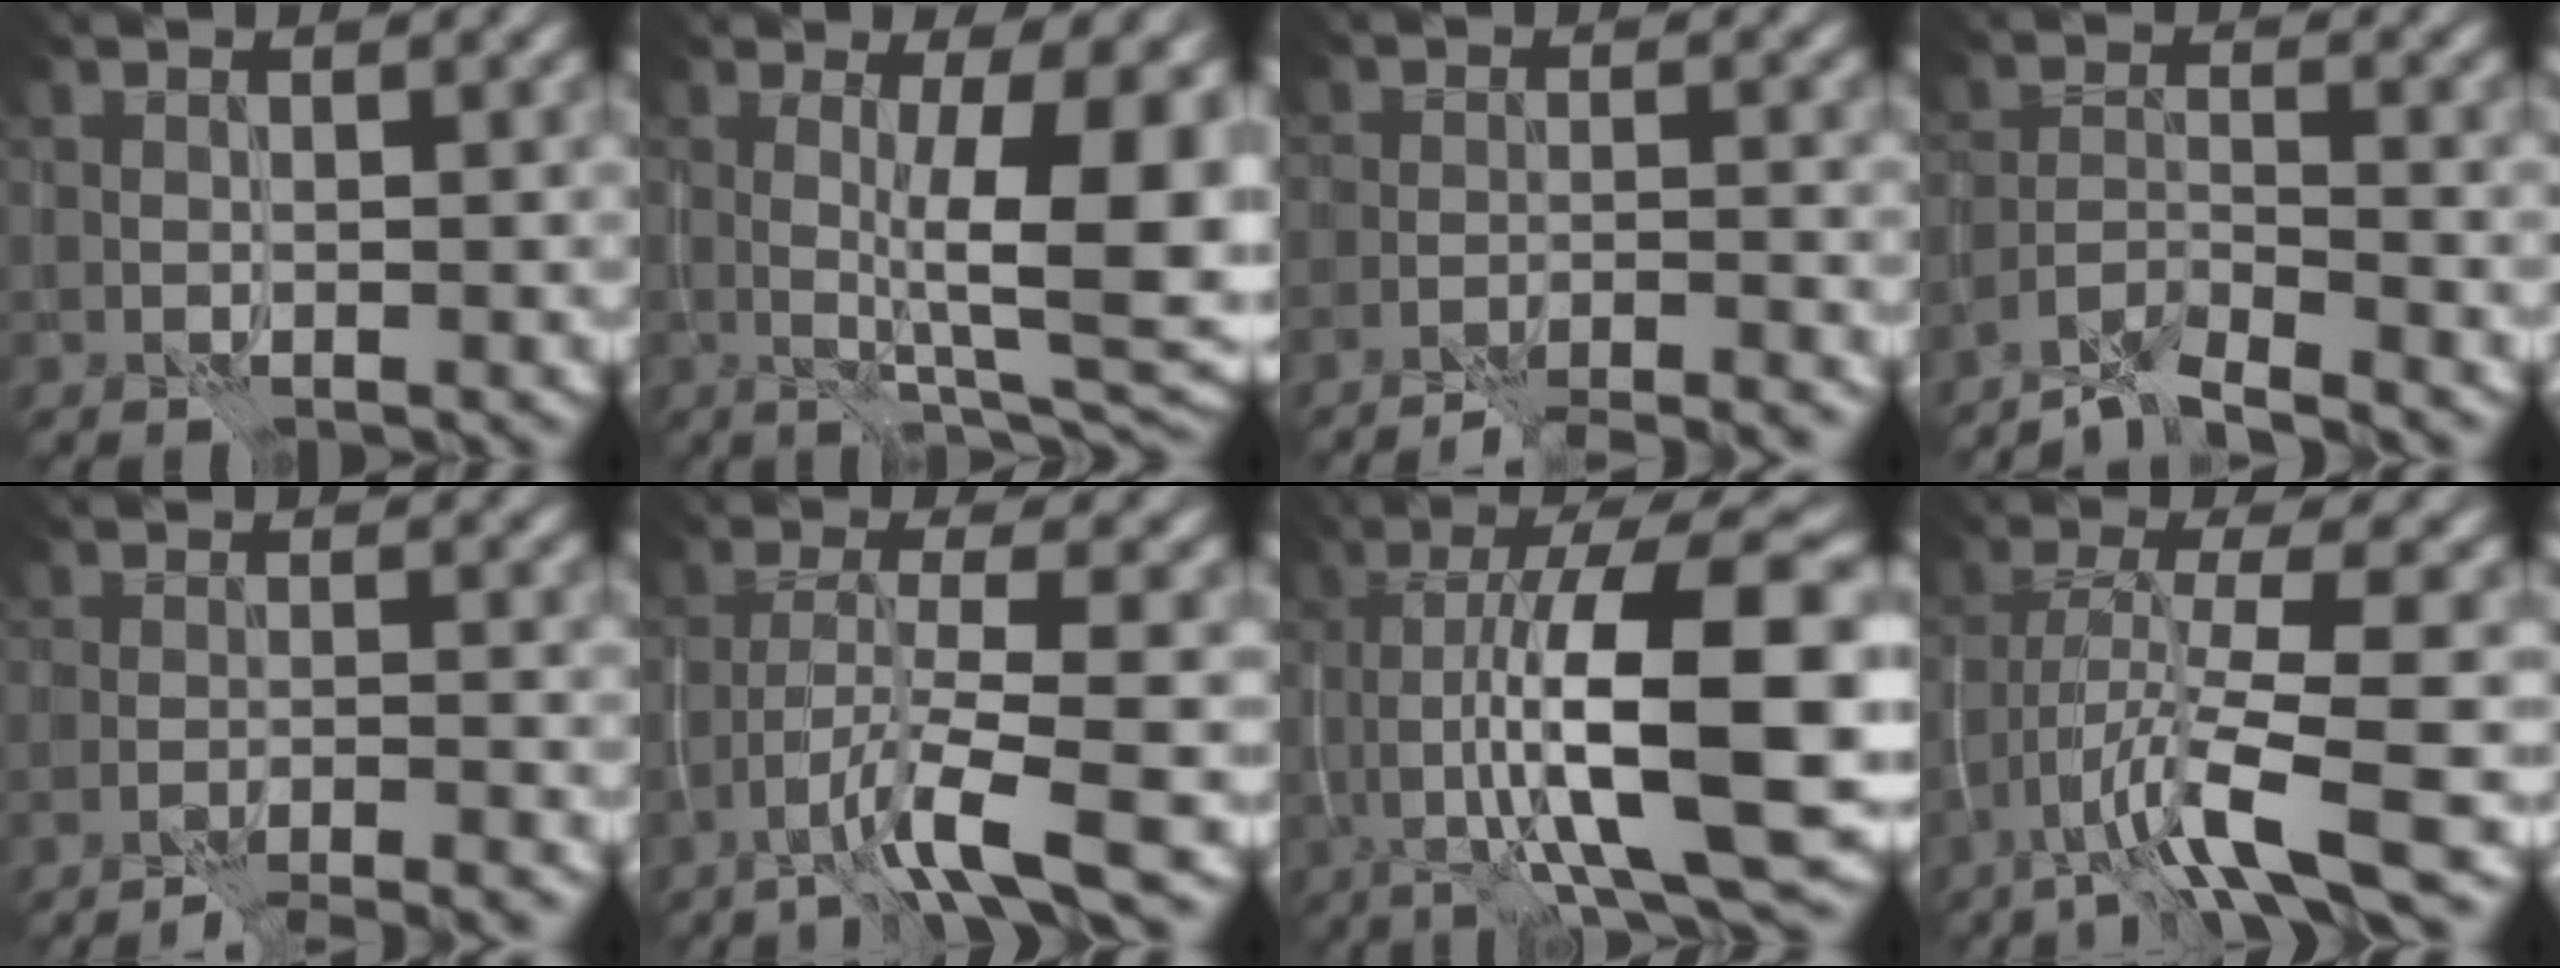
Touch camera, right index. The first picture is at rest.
{"total": 10.8, "force": [1.0, 2.9, 10.4], "torque": [-0.142, -0.005, 0.023]}
{"total": 8.8, "force": [-8.3, 1.4, 2.8], "torque": [-0.035, 0.005, -0.108]}
{"total": 4.6, "force": [-4.3, 0.5, 1.6], "torque": [-0.027, 0.001, -0.081]}
{"total": 7.2, "force": [-6.8, 1.0, 2.3], "torque": [-0.031, 0.004, -0.094]}
{"total": 5.4, "force": [-3.2, 0.5, 4.3], "torque": [-0.074, 0.006, -0.062]}
{"total": 14.4, "force": [-0.9, 3.4, 14.0], "torque": [-0.202, 0.024, -0.004]}
{"total": 7.6, "force": [-4.1, 1.0, 6.3], "torque": [-0.110, 0.008, -0.073]}